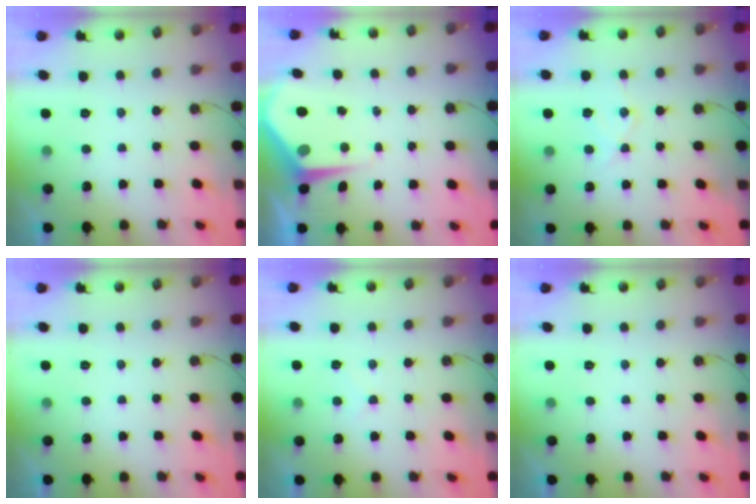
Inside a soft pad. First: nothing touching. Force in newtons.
{"total": 5.7, "press": 5.7, "slide": 0.5}
{"total": 10.0, "press": 10.0, "slide": 0.9}
{"total": 0.0}
{"total": 7.0, "press": 6.9, "slide": 0.5}
{"total": 0.0}